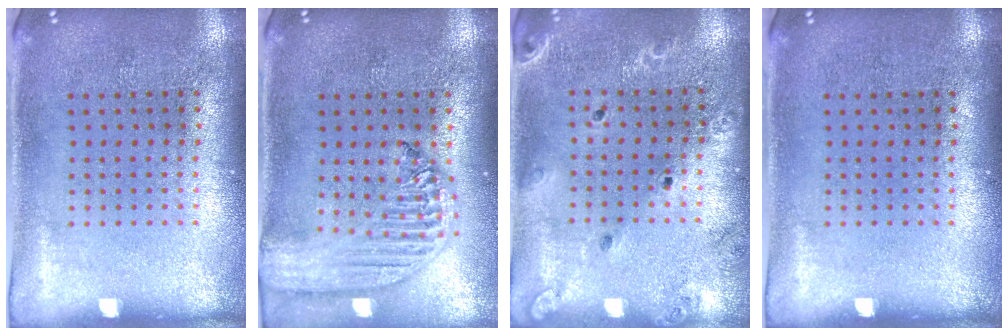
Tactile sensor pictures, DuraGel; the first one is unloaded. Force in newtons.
{"total": 2.5, "press": 2.1, "slide": 1.4}
{"total": 1.5, "press": 1.4, "slide": 0.2}
{"total": 0.0}